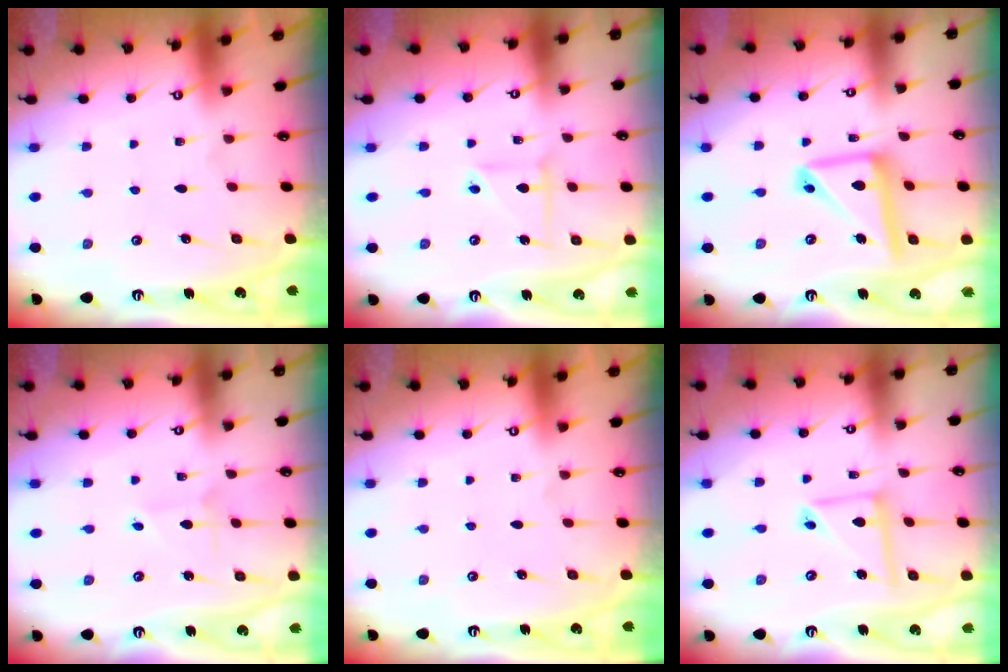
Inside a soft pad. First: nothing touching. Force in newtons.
{"total": 4.5, "press": 4.4, "slide": 0.7}
{"total": 13.9, "press": 13.8, "slide": 1.4}
{"total": 1.4, "press": 1.4, "slide": 0.1}
{"total": 0.0}
{"total": 7.9, "press": 7.8, "slide": 0.6}